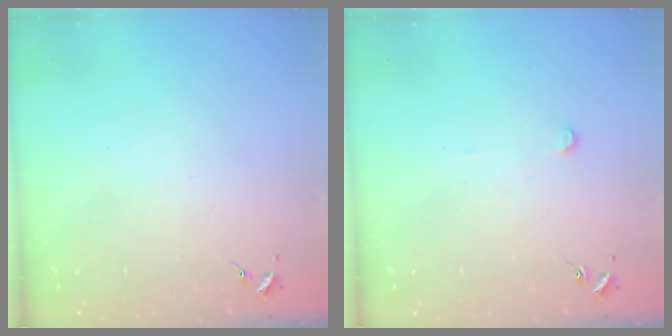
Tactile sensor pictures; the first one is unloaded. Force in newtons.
{"total": 2.4, "press": 2.4, "slide": 0.2}